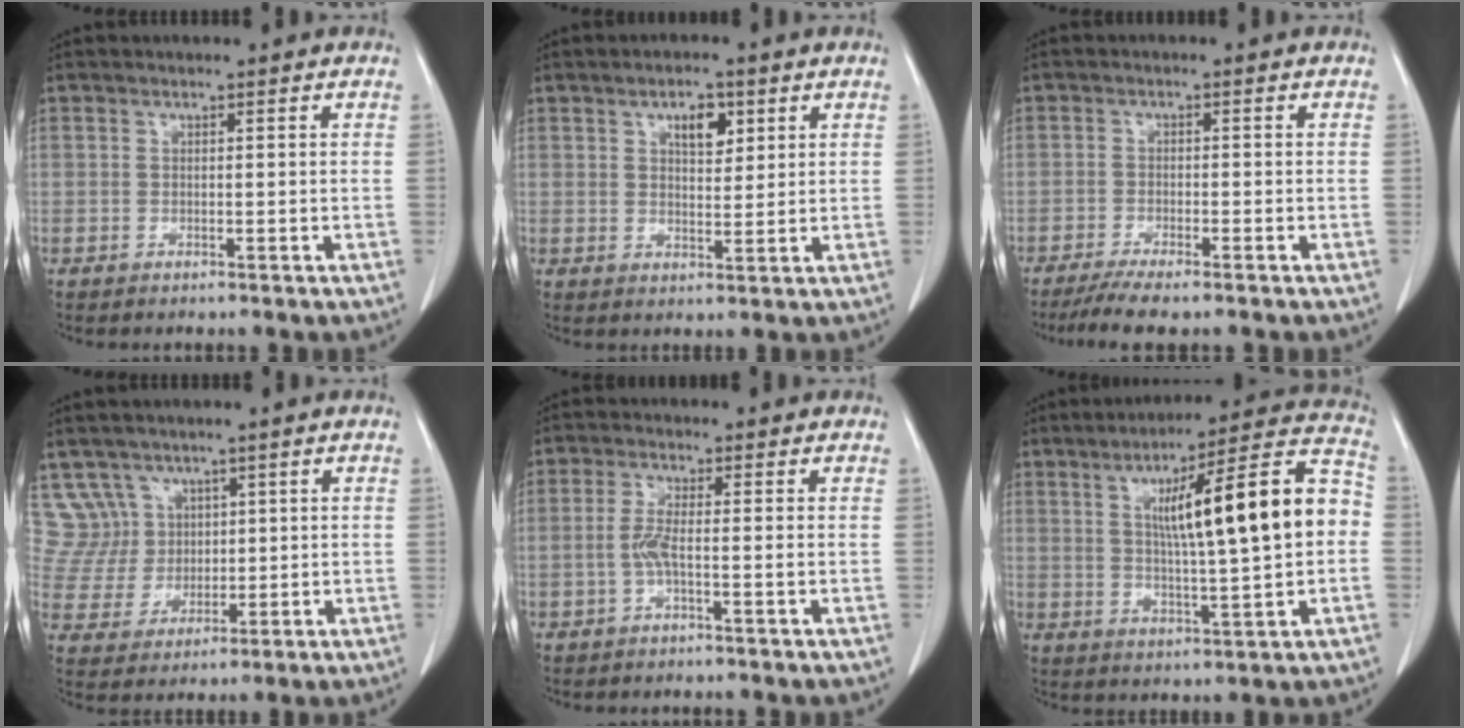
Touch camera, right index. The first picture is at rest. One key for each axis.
{"total": 4.4, "fx": 2.1, "fy": 2.0, "fz": 3.3, "tx": -0.053, "ty": 0.000, "tz": 0.035}
{"total": 5.5, "fx": -4.4, "fy": 0.2, "fz": 3.3, "tx": -0.056, "ty": -0.013, "tz": -0.073}
{"total": 6.7, "fx": 3.7, "fy": 5.6, "fz": -0.7, "tx": 0.017, "ty": 0.019, "tz": 0.085}
{"total": 2.8, "fx": -0.8, "fy": 0.1, "fz": 2.7, "tx": -0.057, "ty": 0.002, "tz": -0.016}
{"total": 17.3, "fx": 1.8, "fy": 1.9, "fz": 17.1, "tx": -0.253, "ty": 0.035, "tz": 0.027}